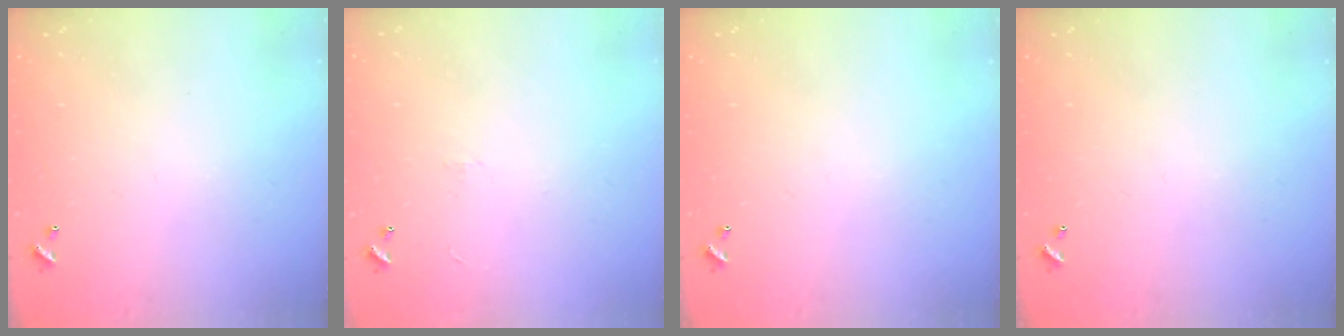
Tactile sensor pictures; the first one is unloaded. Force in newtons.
{"total": 0.7, "press": 0.3, "slide": 0.7}
{"total": 0.0}
{"total": 0.0}